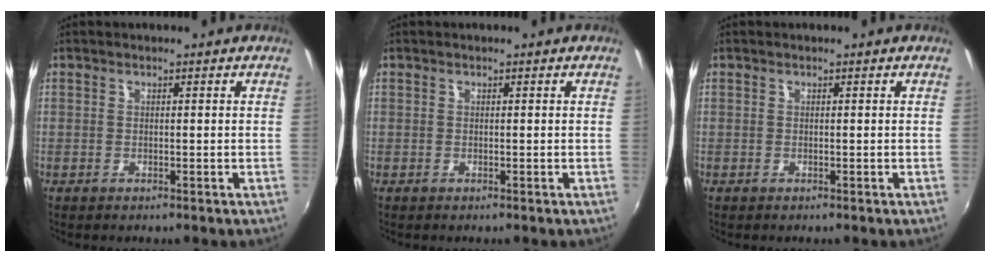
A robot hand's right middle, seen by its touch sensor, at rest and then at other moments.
{"total": 0.0}
{"total": 0.0}